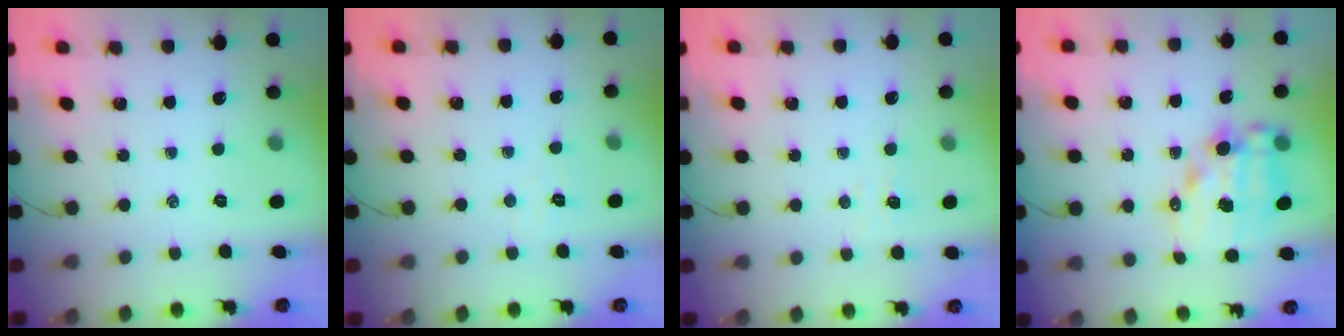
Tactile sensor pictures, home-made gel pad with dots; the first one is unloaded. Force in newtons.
{"total": 3.2, "press": 3.1, "slide": 0.8}
{"total": 3.4, "press": 3.3, "slide": 0.9}
{"total": 12.9, "press": 12.5, "slide": 3.2}